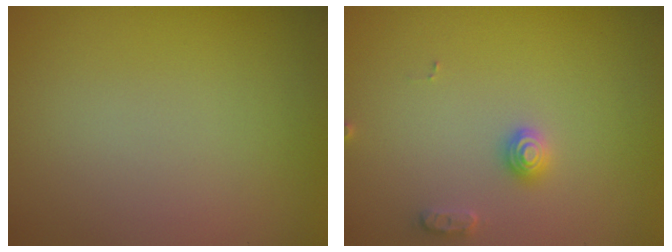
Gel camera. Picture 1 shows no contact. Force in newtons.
{"total": 1.7, "press": 1.7, "slide": 0.3}